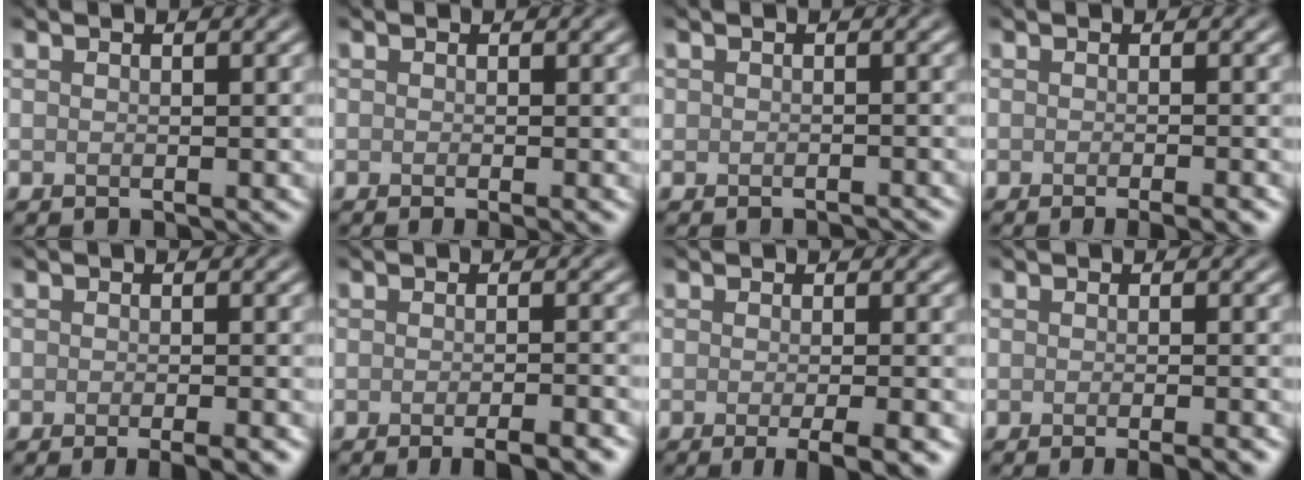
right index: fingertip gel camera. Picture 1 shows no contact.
{"total": 1.1, "force": [-0.4, 0.2, 1.0], "torque": [-0.016, -0.007, -0.008]}
{"total": 1.2, "force": [-1.0, 0.6, 0.0], "torque": [0.010, -0.002, -0.017]}
{"total": 3.0, "force": [-1.7, 0.7, 2.4], "torque": [-0.014, 0.002, -0.019]}
{"total": 2.8, "force": [-1.8, 0.6, 2.1], "torque": [-0.026, -0.003, -0.019]}
{"total": 4.2, "force": [-2.5, 0.9, 3.3], "torque": [-0.034, 0.003, -0.033]}
{"total": 4.5, "force": [-1.8, 1.0, 4.0], "torque": [-0.045, -0.005, -0.021]}
{"total": 3.2, "force": [-1.7, 0.9, 2.6], "torque": [-0.012, 0.005, -0.020]}